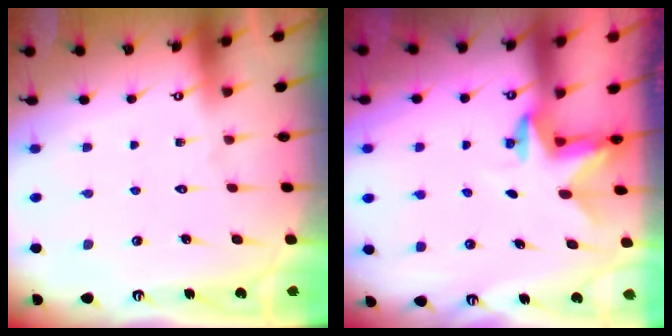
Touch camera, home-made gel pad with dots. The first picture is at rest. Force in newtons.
{"total": 2.4, "press": 2.4, "slide": 0.4}